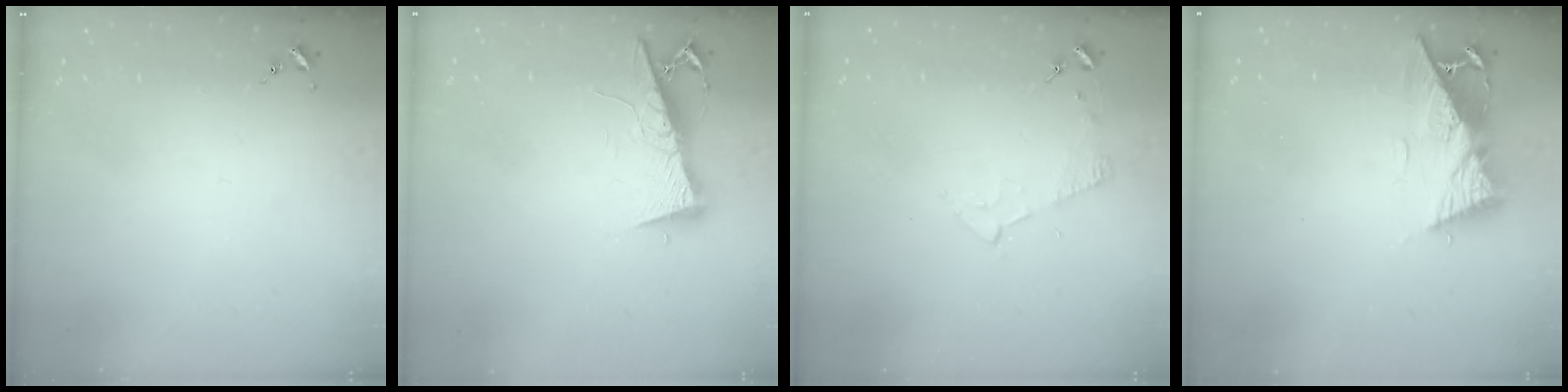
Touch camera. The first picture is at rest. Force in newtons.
{"total": 9.1, "press": 9.1, "slide": 1.2}
{"total": 5.2, "press": 5.1, "slide": 0.6}
{"total": 12.1, "press": 12.1, "slide": 1.2}